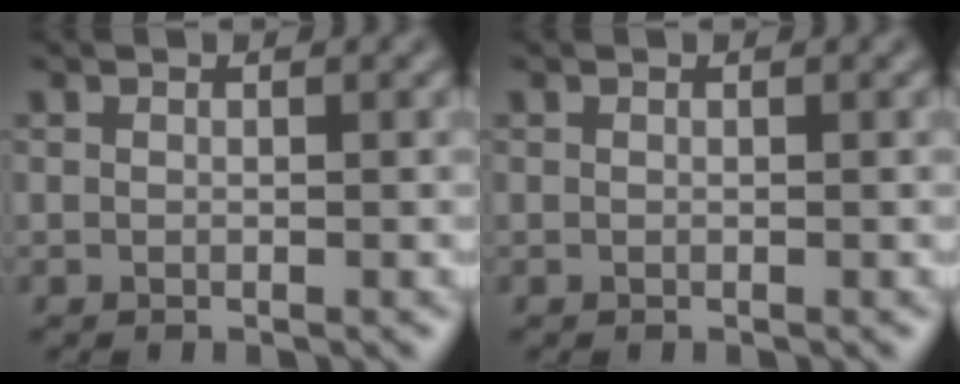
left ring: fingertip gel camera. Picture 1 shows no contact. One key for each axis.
{"total": 0.0}